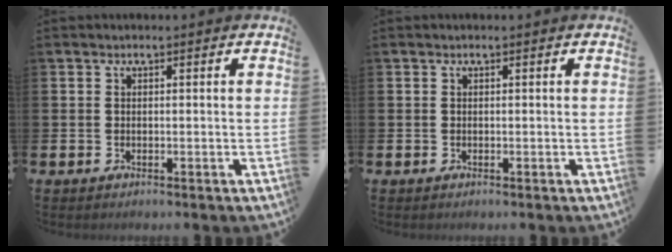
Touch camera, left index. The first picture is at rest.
{"total": 0.0}